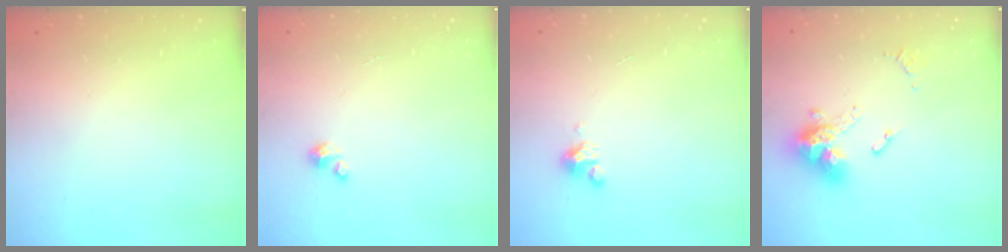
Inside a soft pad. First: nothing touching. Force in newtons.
{"total": 0.6, "press": 0.6, "slide": 0.3}
{"total": 2.8, "press": 2.8, "slide": 0.2}
{"total": 13.9, "press": 13.9, "slide": 1.2}